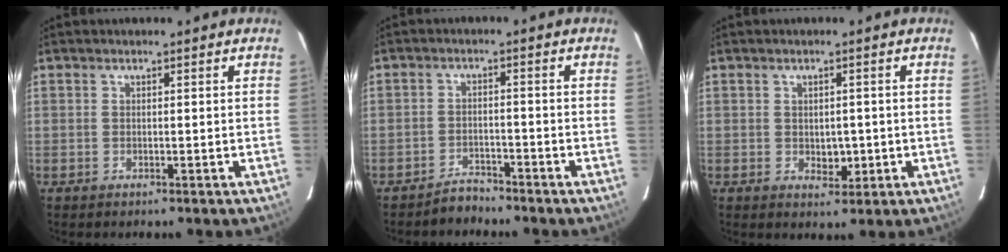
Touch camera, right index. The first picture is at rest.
{"total": 2.8, "force": [-2.7, 0.7, -0.2], "torque": [0.006, -0.002, -0.046]}
{"total": 3.1, "force": [-0.4, 2.1, 2.2], "torque": [-0.026, -0.001, 0.002]}